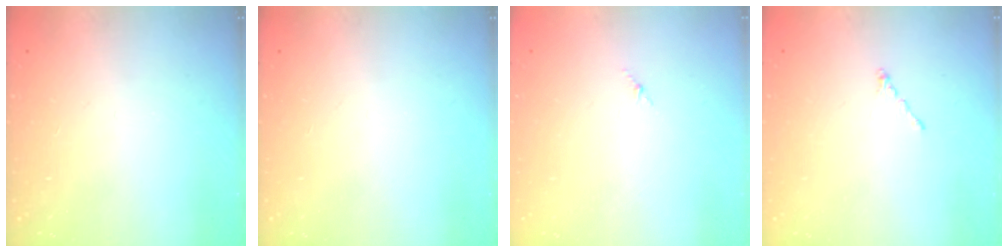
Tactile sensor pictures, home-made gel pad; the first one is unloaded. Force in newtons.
{"total": 0.0}
{"total": 1.8, "press": 1.7, "slide": 0.6}
{"total": 0.0}